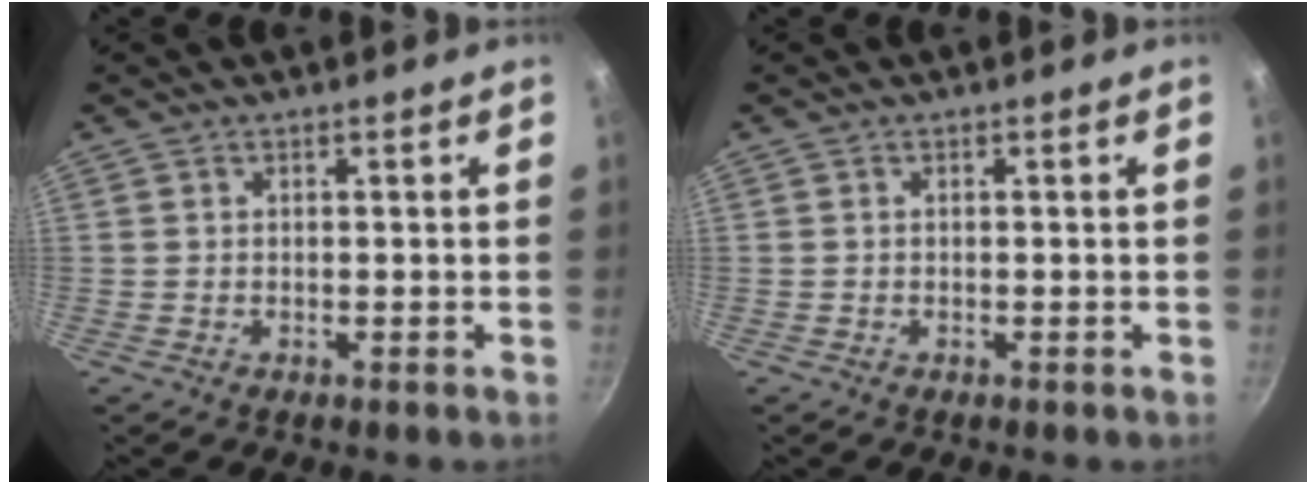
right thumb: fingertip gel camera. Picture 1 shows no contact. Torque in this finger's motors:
{"motor_torque": [-0.84, 0.03, -0.53, 0.41, 0.02]}